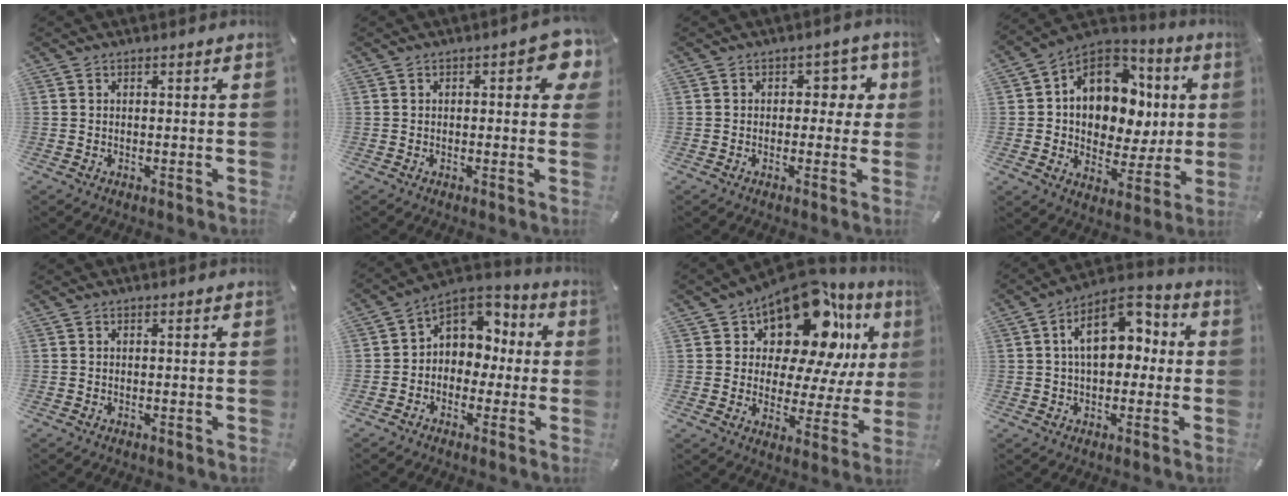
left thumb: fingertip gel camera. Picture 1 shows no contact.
{"total": 6.5, "force": [1.5, 2.8, 5.7], "torque": [-0.068, -0.004, 0.020]}
{"total": 5.5, "force": [0.9, 4.1, 3.6], "torque": [-0.036, 0.000, 0.006]}
{"total": 14.2, "force": [3.8, 11.6, 7.2], "torque": [-0.110, -0.026, 0.079]}
{"total": 0.0}
{"total": 8.6, "force": [1.2, 7.8, 3.5], "torque": [-0.062, -0.004, 0.028]}
{"total": 17.5, "force": [11.5, 8.8, 9.9], "torque": [-0.157, -0.089, 0.196]}
{"total": 12.6, "force": [2.6, 7.9, 9.5], "torque": [-0.141, 0.004, 0.046]}